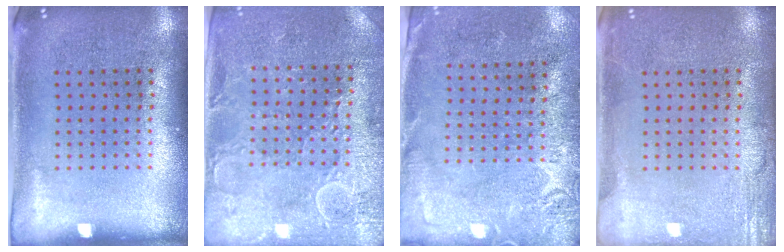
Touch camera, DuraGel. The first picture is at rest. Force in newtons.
{"total": 2.9, "press": 2.9, "slide": 0.4}
{"total": 2.7, "press": 2.4, "slide": 1.1}
{"total": 2.6, "press": 2.6, "slide": 0.3}